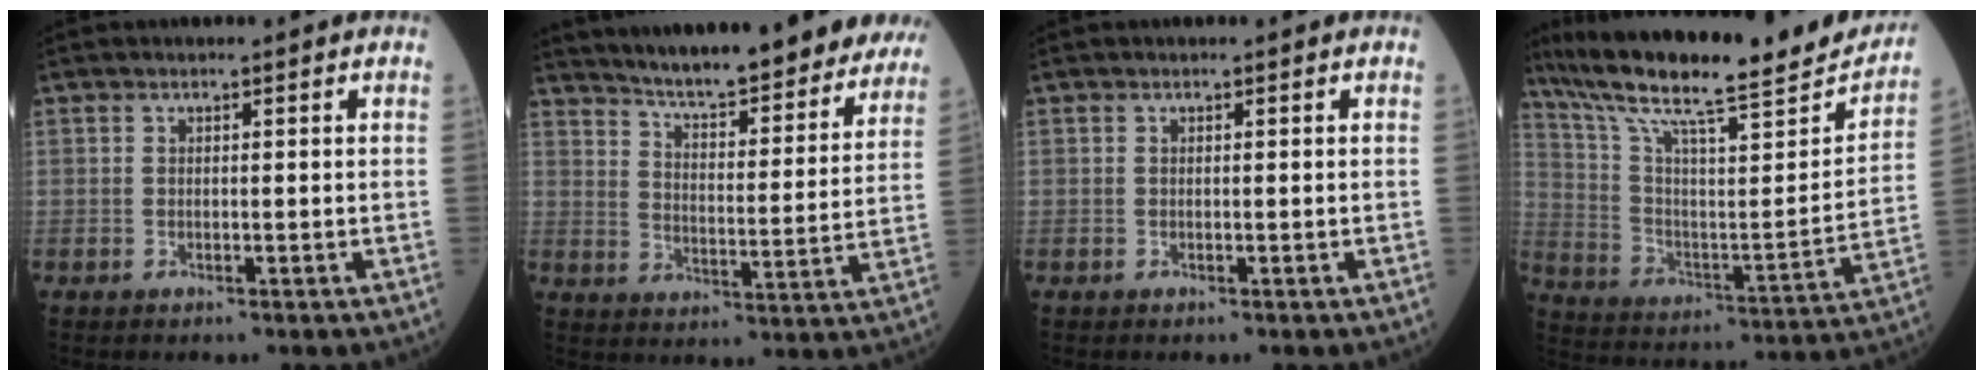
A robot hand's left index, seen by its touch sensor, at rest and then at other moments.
{"total": 23.6, "force": [21.3, 2.9, 9.6], "torque": [-0.134, -0.038, 0.277]}
{"total": 0.0}
{"total": 26.9, "force": [22.4, 3.4, 14.5], "torque": [-0.246, -0.013, 0.329]}